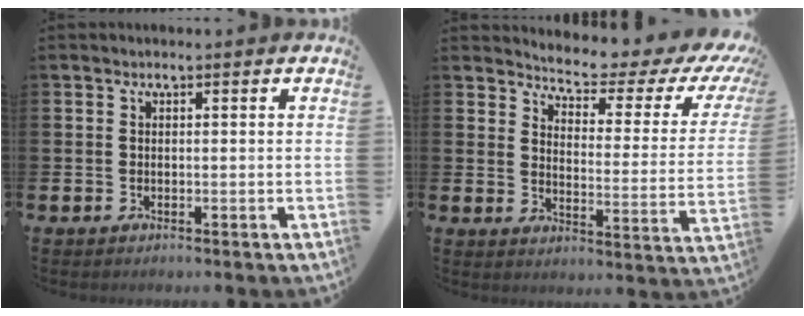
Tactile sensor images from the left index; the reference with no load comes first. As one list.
[{"total": 4.8, "force": [4.4, 1.0, 1.7], "torque": [-0.045, -0.044, 0.065]}]